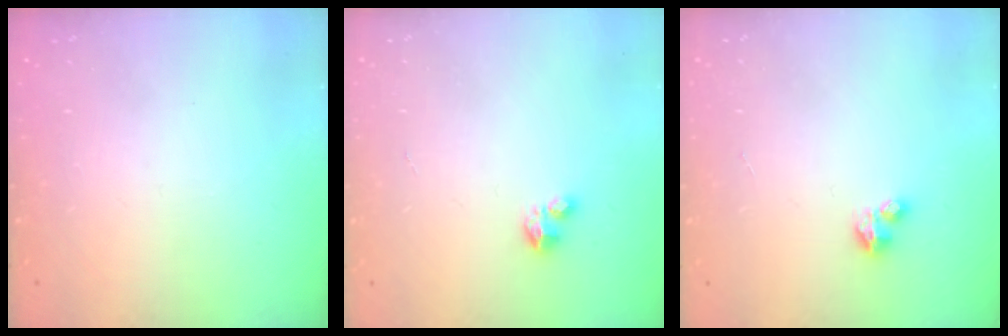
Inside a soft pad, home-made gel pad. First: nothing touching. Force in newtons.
{"total": 1.9, "press": 1.9, "slide": 0.1}
{"total": 2.7, "press": 2.7, "slide": 0.3}